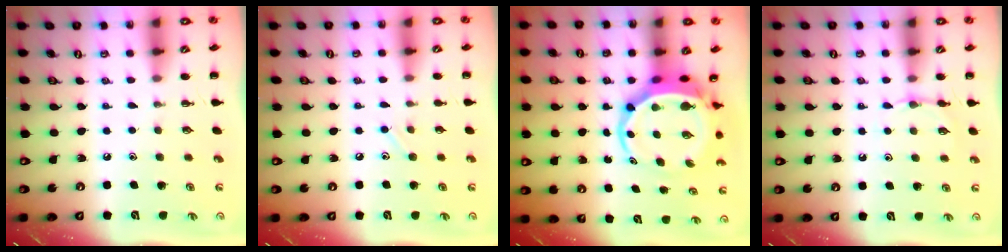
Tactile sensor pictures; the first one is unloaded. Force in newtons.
{"total": 4.7, "press": 4.5, "slide": 1.5}
{"total": 6.9, "press": 6.6, "slide": 2.0}
{"total": 4.4, "press": 4.1, "slide": 1.5}